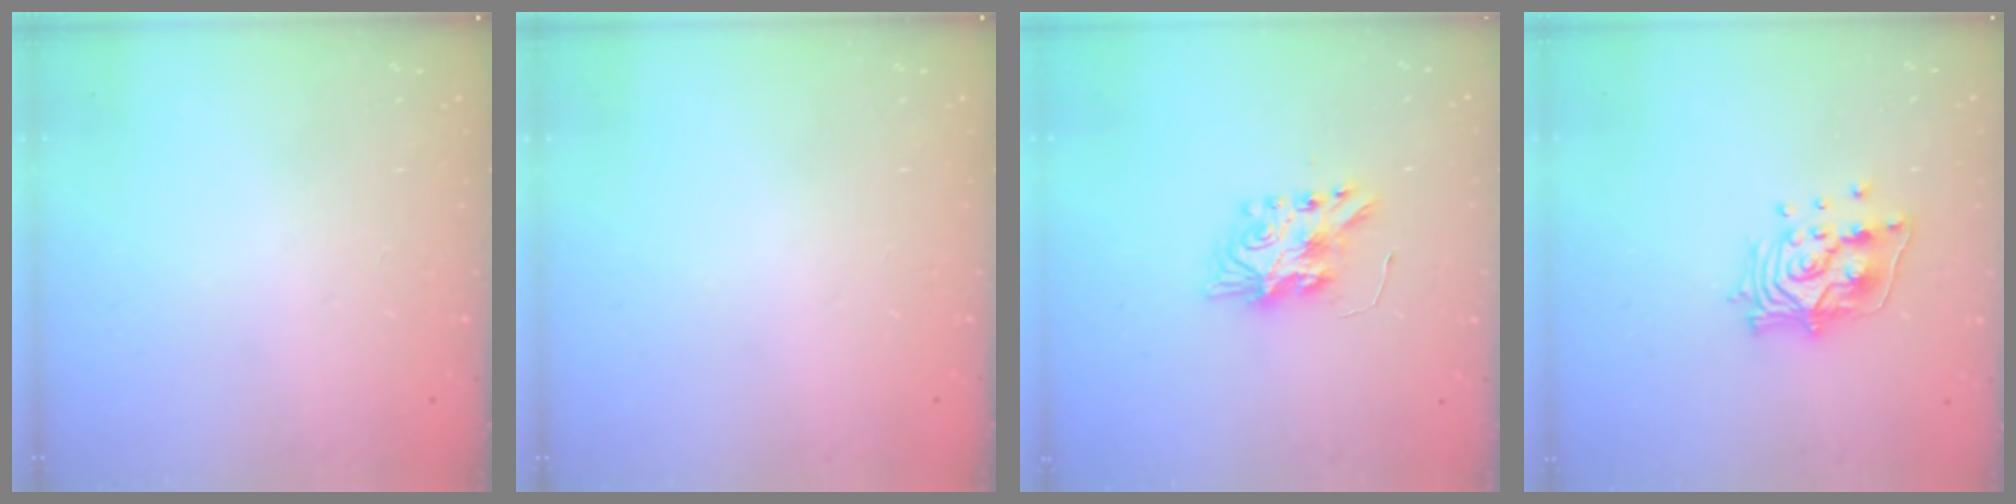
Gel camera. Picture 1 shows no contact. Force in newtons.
{"total": 0.0}
{"total": 8.4, "press": 8.4, "slide": 0.7}
{"total": 12.9, "press": 12.8, "slide": 1.8}